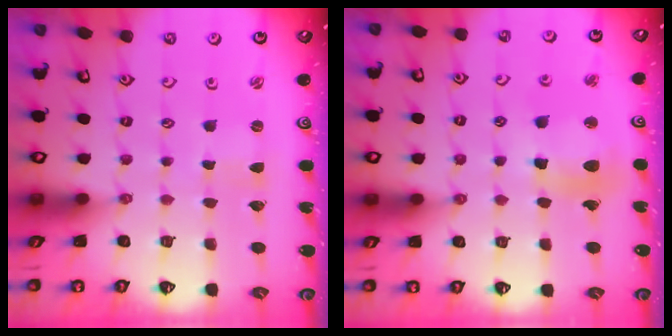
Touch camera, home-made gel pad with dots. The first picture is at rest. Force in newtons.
{"total": 12.1, "press": 11.8, "slide": 2.4}